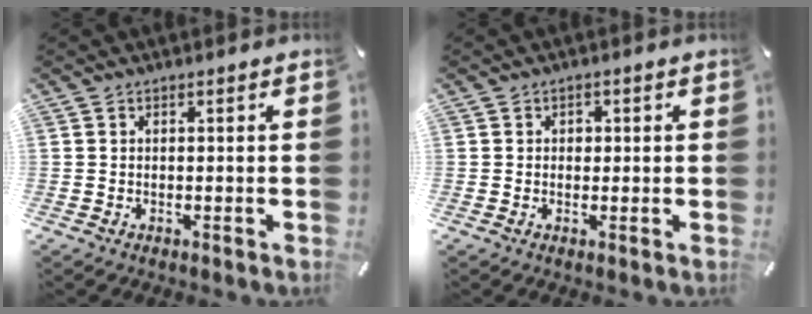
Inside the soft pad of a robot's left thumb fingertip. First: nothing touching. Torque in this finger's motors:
{"motor_torque": [0.08, 0.30, -0.01, -0.41, 0.00]}